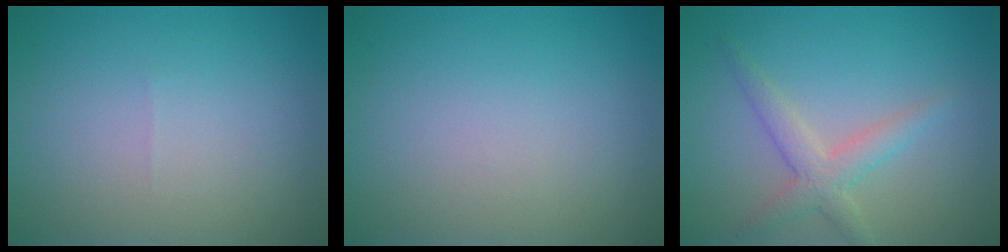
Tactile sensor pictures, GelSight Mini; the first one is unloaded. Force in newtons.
{"total": 0.0}
{"total": 2.7, "press": 2.7, "slide": 0.1}